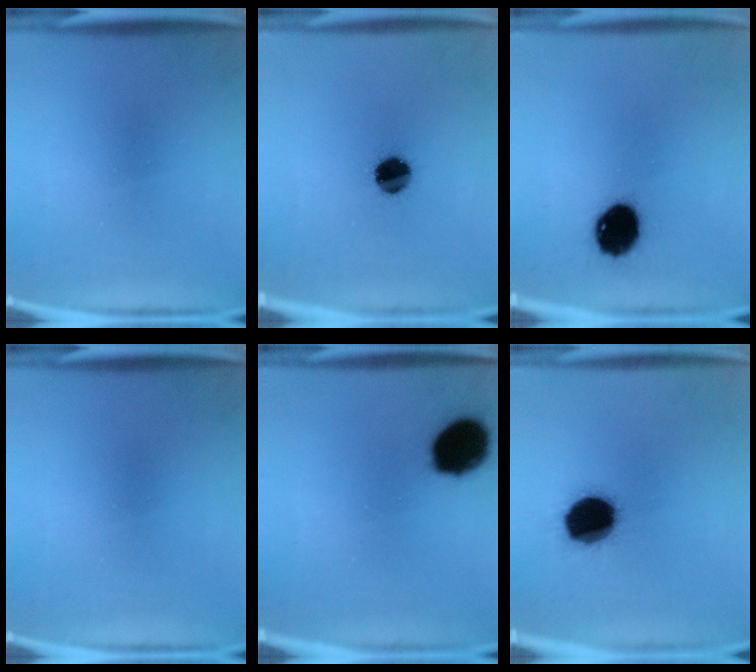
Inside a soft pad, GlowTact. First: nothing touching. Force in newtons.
{"total": 8.0}
{"total": 11.2}
{"total": 0.0}
{"total": 13.7}
{"total": 16.2}